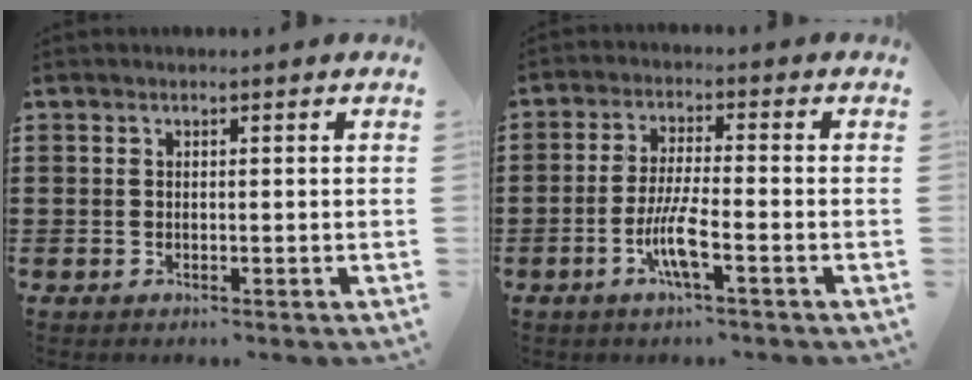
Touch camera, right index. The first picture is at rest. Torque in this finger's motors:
{"motor_torque": [1.82, 0.32, 0.57, 0.14]}